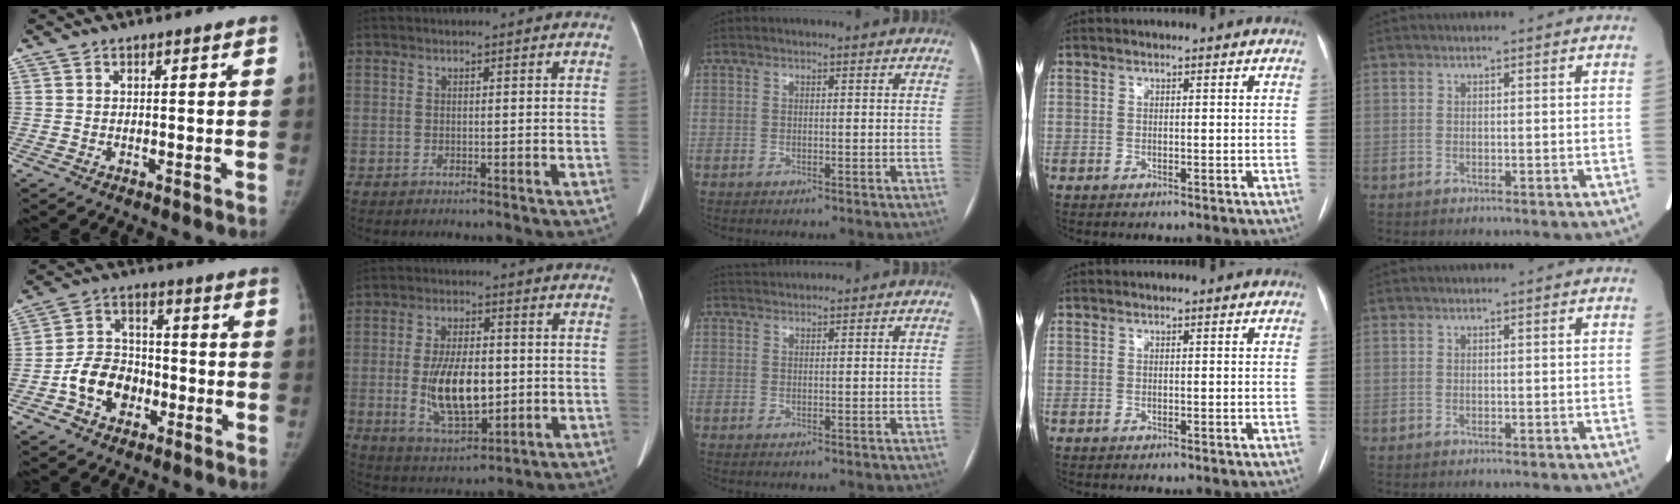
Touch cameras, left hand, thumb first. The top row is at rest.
{"thumb": {"total": 10.5, "force": [-3.8, 8.1, 5.5], "torque": [-0.069, 0.033, -0.069]}, "index": {"total": 11.7, "force": [-1.0, 5.0, 10.5], "torque": [-0.205, -0.004, -0.007]}, "middle": {"total": 2.1, "force": [2.1, -0.3, -0.1], "torque": [-0.002, 0.019, 0.046]}}